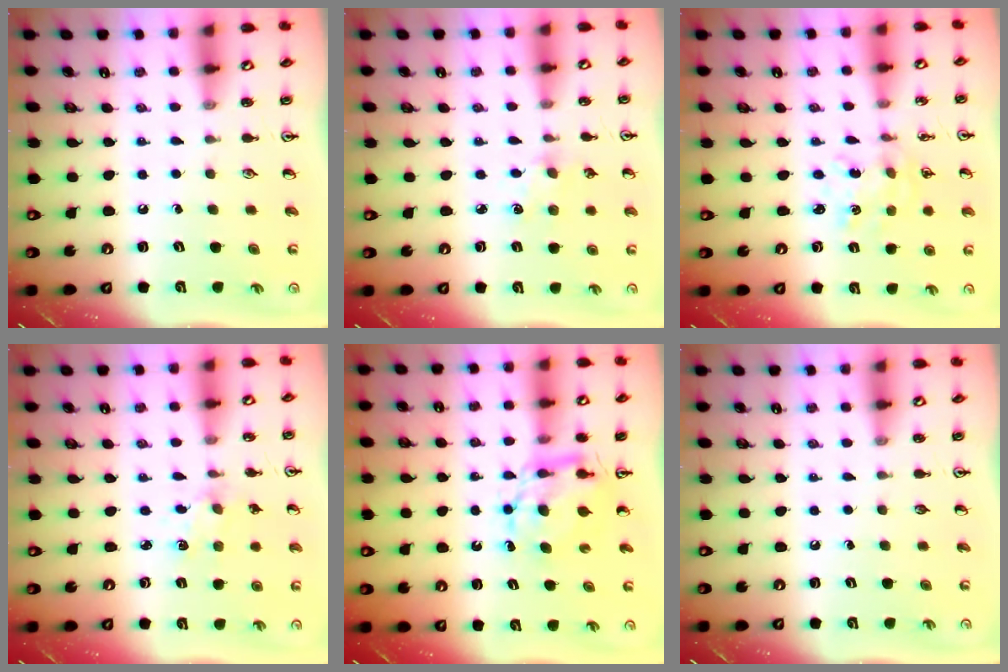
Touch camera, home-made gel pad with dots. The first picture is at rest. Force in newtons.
{"total": 4.5, "press": 4.4, "slide": 0.6}
{"total": 1.5, "press": 1.5, "slide": 0.1}
{"total": 2.0, "press": 2.0, "slide": 0.4}
{"total": 6.8, "press": 6.8, "slide": 0.2}
{"total": 0.0}